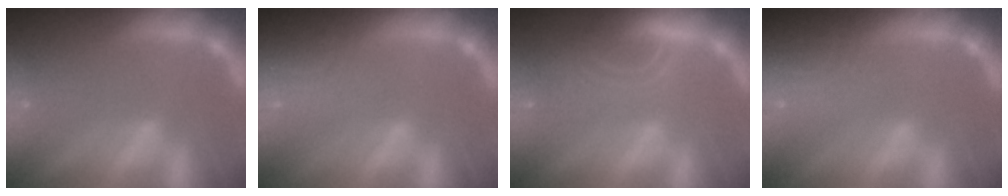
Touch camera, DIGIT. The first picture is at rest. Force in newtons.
{"total": 8.5}
{"total": 4.5}
{"total": 9.5}